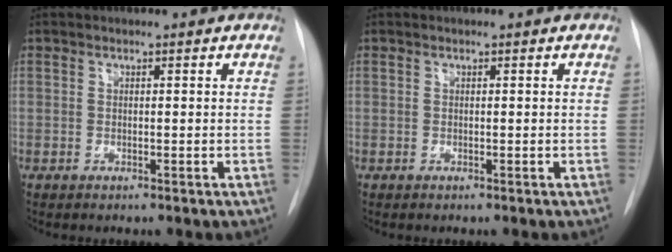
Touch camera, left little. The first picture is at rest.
{"total": 0.0}